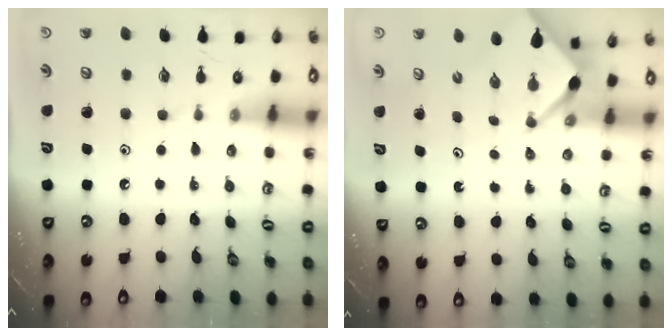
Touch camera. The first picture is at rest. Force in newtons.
{"total": 2.4, "press": 2.4, "slide": 0.2}